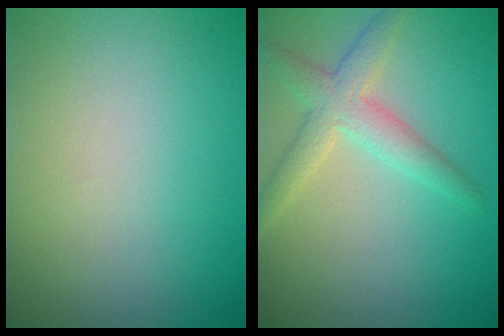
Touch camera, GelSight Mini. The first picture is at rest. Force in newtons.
{"total": 3.5, "press": 3.5, "slide": 0.2}